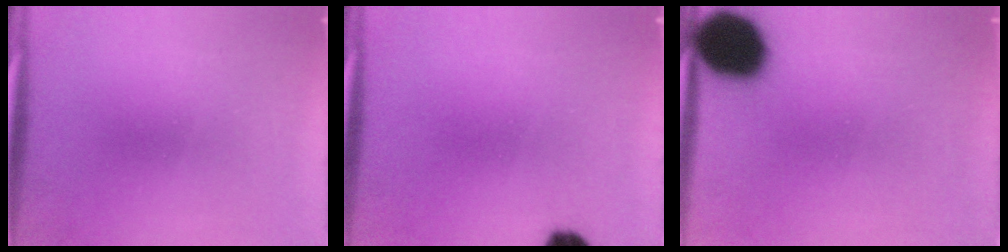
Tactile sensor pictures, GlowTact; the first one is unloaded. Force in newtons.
{"total": 6.0}
{"total": 16.3}